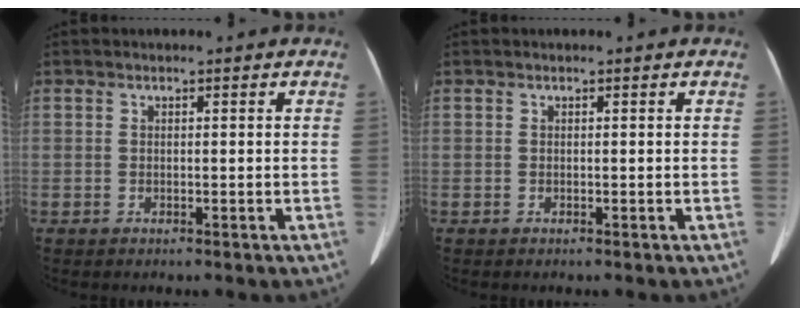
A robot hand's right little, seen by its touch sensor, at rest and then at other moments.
{"total": 0.0}